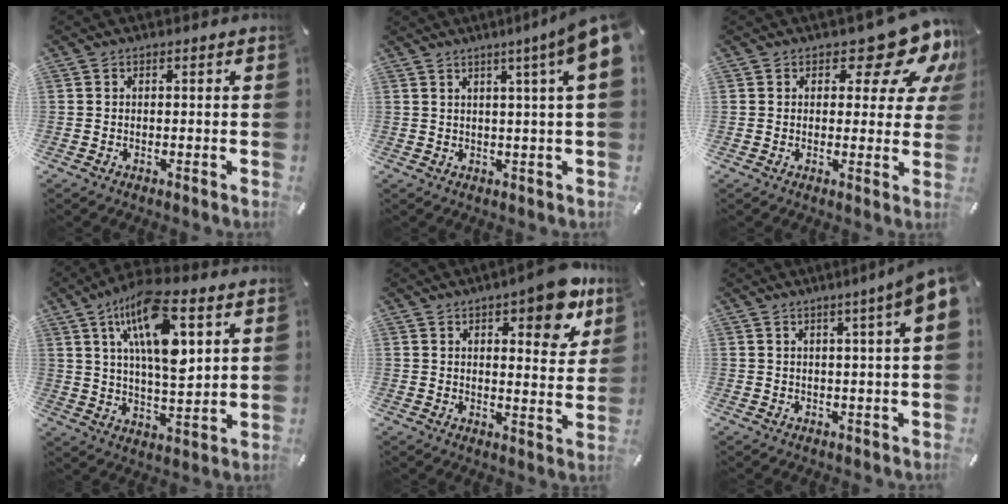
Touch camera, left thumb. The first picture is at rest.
{"total": 8.5, "force": [3.8, -0.3, 7.6], "torque": [-0.131, -0.021, 0.062]}
{"total": 12.9, "force": [7.6, 5.9, 8.7], "torque": [-0.105, -0.054, 0.124]}
{"total": 16.3, "force": [7.6, 6.0, 13.2], "torque": [-0.245, -0.015, 0.120]}
{"total": 11.1, "force": [7.5, 3.7, 7.2], "torque": [-0.083, -0.047, 0.123]}
{"total": 7.0, "force": [3.0, 0.0, 6.4], "torque": [-0.106, -0.013, 0.048]}